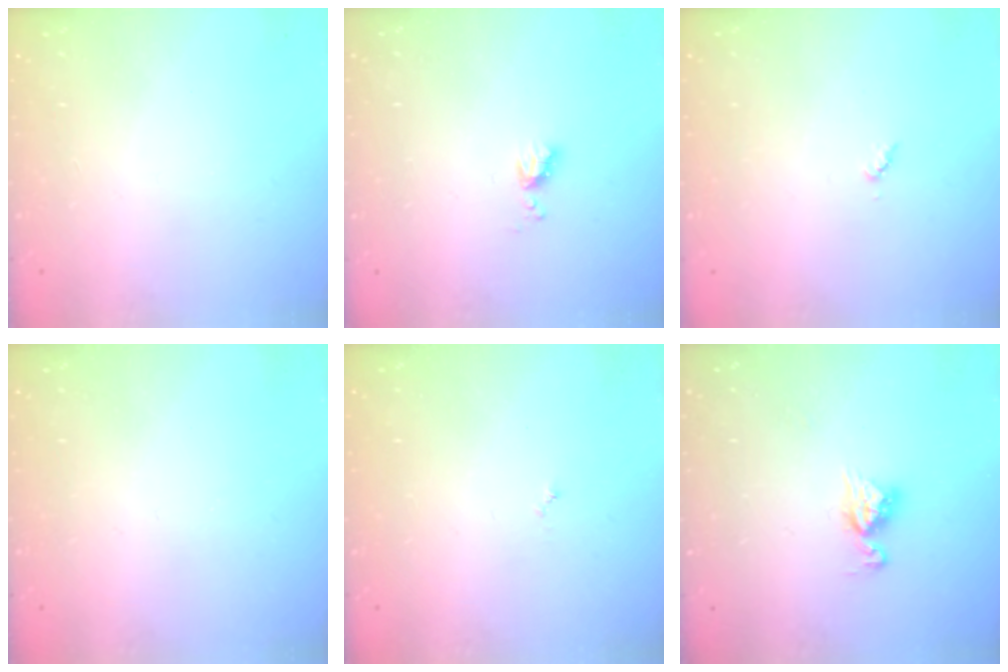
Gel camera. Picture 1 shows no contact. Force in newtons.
{"total": 4.9, "press": 4.8, "slide": 0.8}
{"total": 3.3, "press": 3.3, "slide": 0.4}
{"total": 0.0}
{"total": 3.0, "press": 2.9, "slide": 0.3}
{"total": 6.9, "press": 6.8, "slide": 0.6}